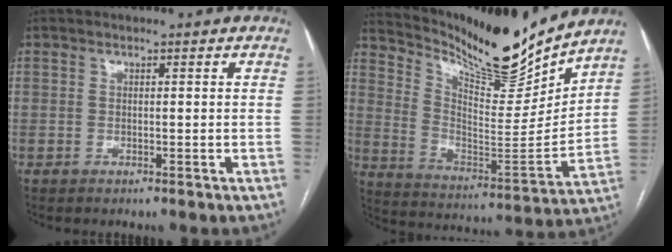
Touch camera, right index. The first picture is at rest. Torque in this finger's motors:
{"motor_torque": [-0.49, 1.31, 0.06, 0.03]}